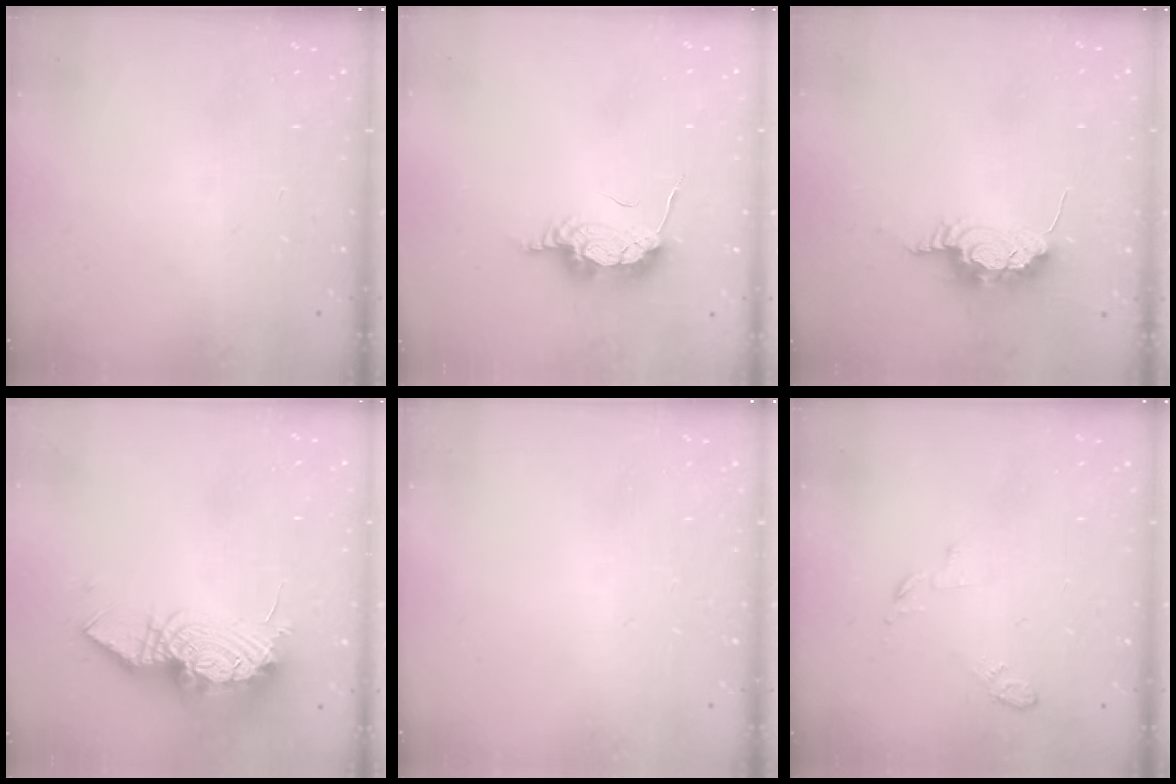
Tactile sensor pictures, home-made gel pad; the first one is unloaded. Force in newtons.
{"total": 7.8, "press": 7.8, "slide": 0.2}
{"total": 9.6, "press": 9.0, "slide": 3.6}
{"total": 12.4, "press": 12.3, "slide": 1.0}
{"total": 0.0}
{"total": 4.1, "press": 4.0, "slide": 0.9}